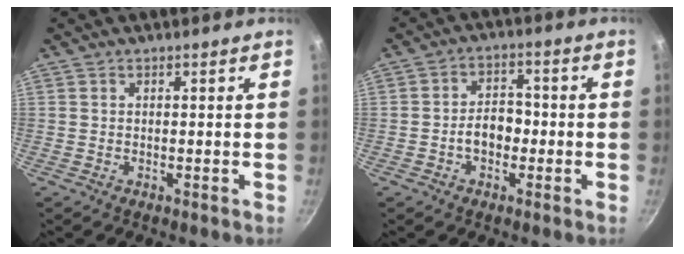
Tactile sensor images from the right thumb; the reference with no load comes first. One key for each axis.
{"total": 5.8, "fx": -1.4, "fy": 4.1, "fz": 3.8, "tx": -0.033, "ty": 0.023, "tz": -0.026}